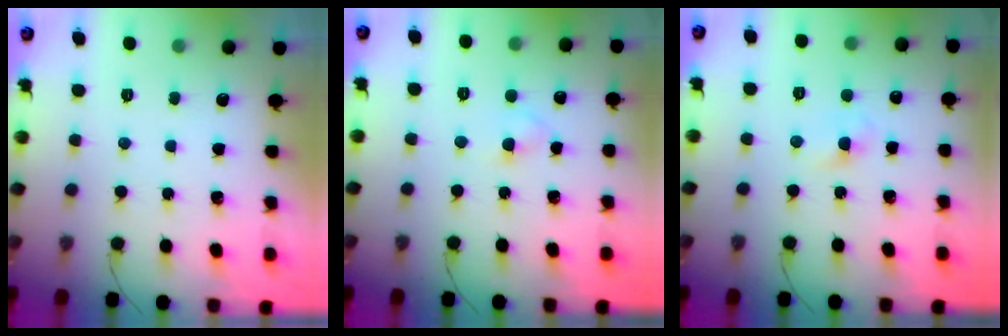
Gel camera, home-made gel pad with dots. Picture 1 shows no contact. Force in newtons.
{"total": 2.5, "press": 2.3, "slide": 1.0}
{"total": 2.7, "press": 2.5, "slide": 1.1}